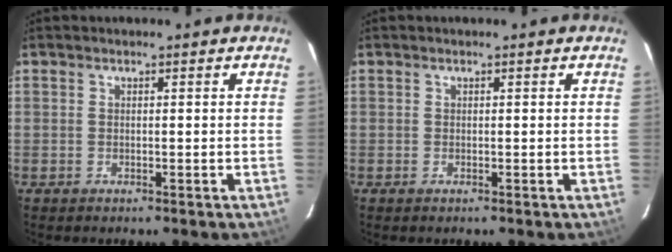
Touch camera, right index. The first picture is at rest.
{"total": 0.0}